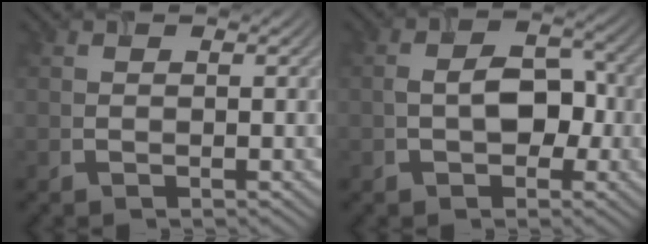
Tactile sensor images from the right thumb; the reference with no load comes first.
{"total": 5.1, "force": [-0.8, 3.4, 3.6], "torque": [-0.047, -0.003, -0.017]}